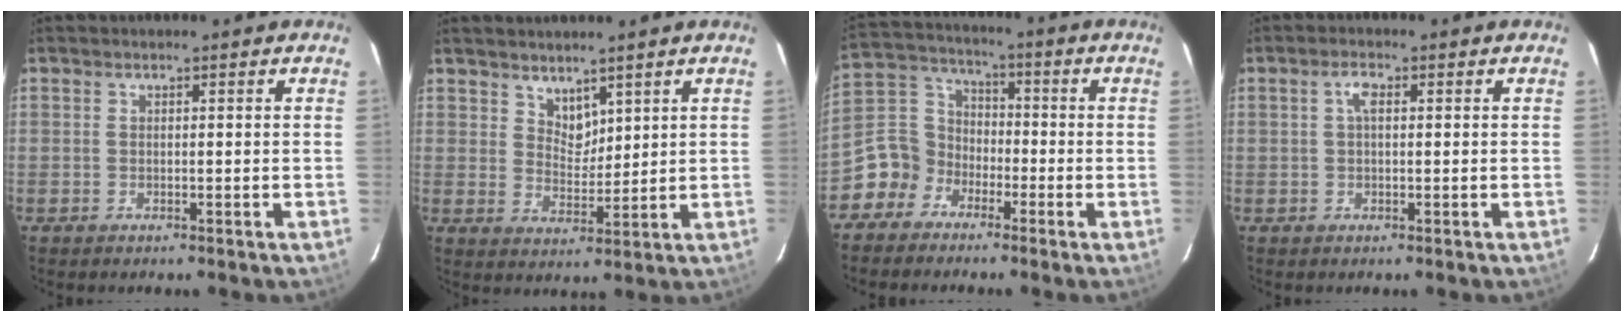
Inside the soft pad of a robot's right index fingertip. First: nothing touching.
{"total": 4.3, "force": [3.4, 2.2, 1.3], "torque": [-0.013, 0.000, 0.065]}
{"total": 8.5, "force": [-4.9, 6.9, 0.9], "torque": [-0.034, 0.046, -0.114]}
{"total": 2.2, "force": [0.5, 0.9, 1.9], "torque": [-0.040, 0.008, 0.007]}